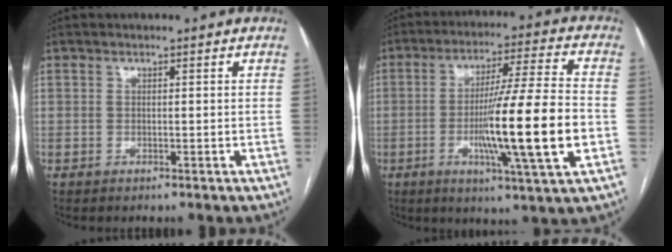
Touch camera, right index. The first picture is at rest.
{"total": 16.8, "force": [-3.6, -0.5, 16.4], "torque": [-0.280, -0.014, -0.064]}